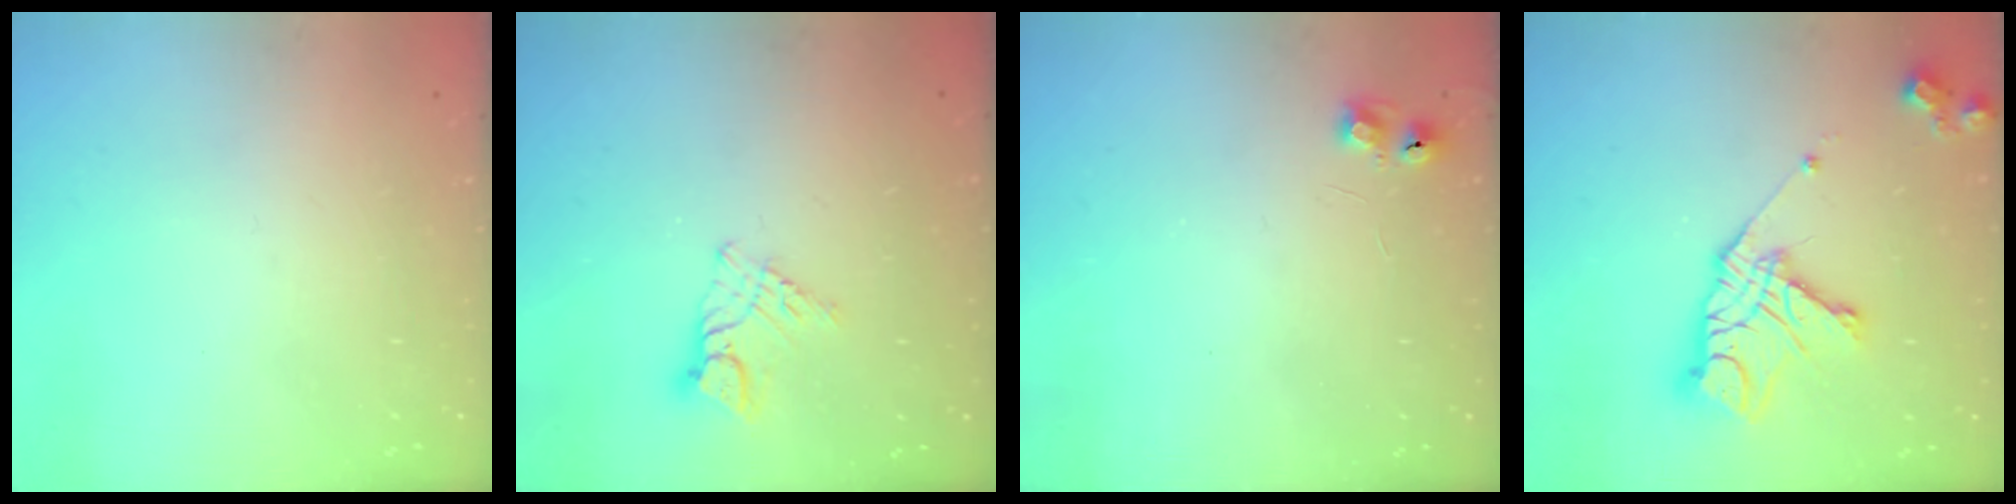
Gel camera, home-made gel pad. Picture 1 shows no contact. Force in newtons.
{"total": 6.9, "press": 6.9, "slide": 0.5}
{"total": 6.2, "press": 6.1, "slide": 1.0}
{"total": 15.5, "press": 15.4, "slide": 1.6}